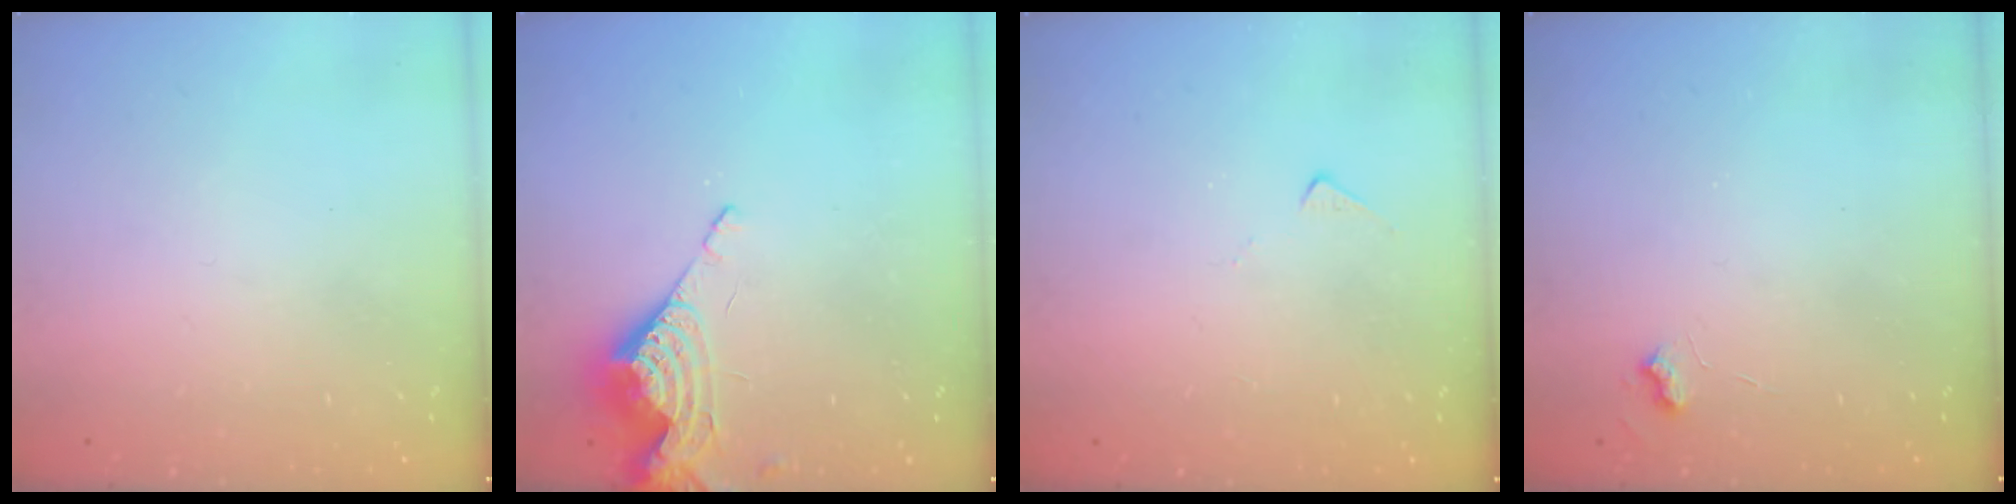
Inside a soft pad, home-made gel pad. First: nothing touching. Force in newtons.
{"total": 9.0, "press": 9.0, "slide": 0.4}
{"total": 5.0, "press": 5.0, "slide": 0.4}
{"total": 3.6, "press": 3.6, "slide": 0.4}